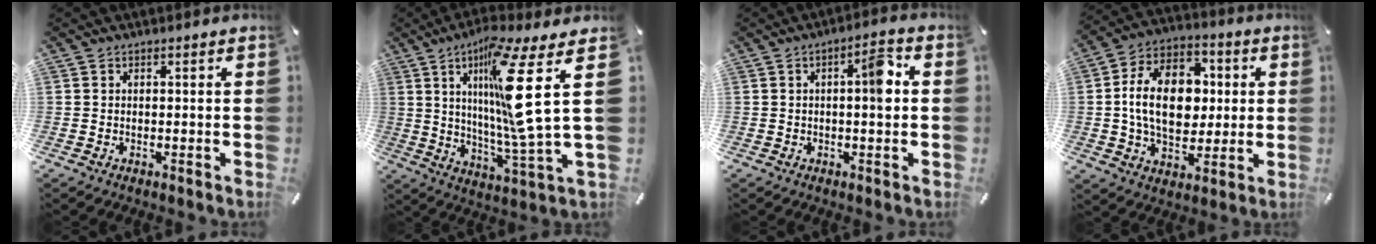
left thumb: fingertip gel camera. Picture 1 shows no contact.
{"total": 19.9, "force": [6.4, 1.2, 18.8], "torque": [-0.347, -0.041, 0.074]}
{"total": 6.9, "force": [0.7, 2.1, 6.6], "torque": [-0.092, 0.005, 0.003]}
{"total": 16.9, "force": [0.7, 11.8, 12.1], "torque": [-0.233, 0.012, 0.008]}